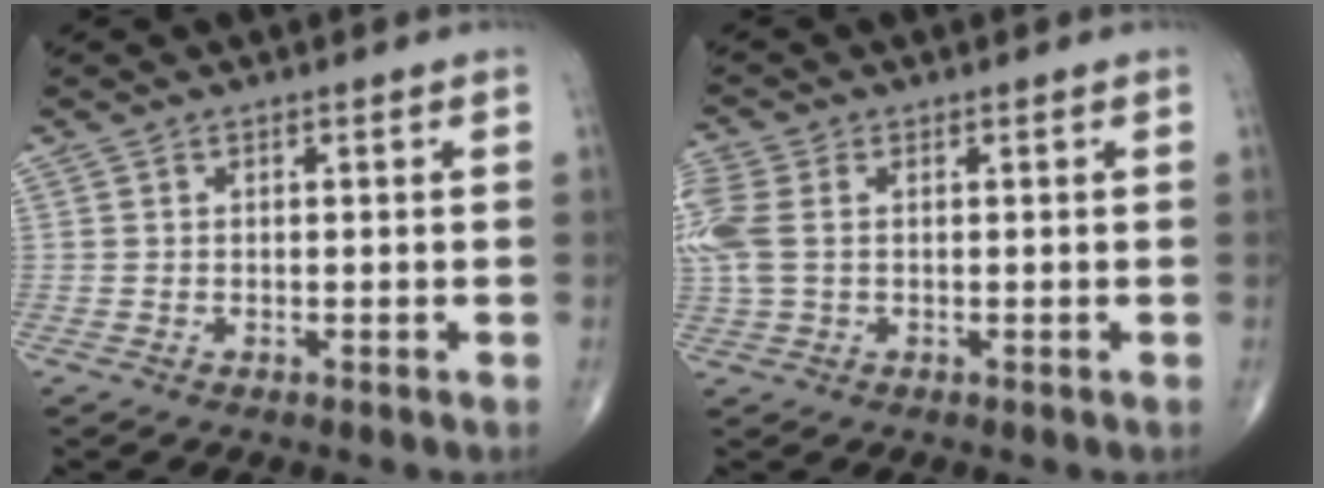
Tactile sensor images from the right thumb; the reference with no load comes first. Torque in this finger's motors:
{"motor_torque": [0.23, 0.12, 0.66, 0.26, 0.11]}